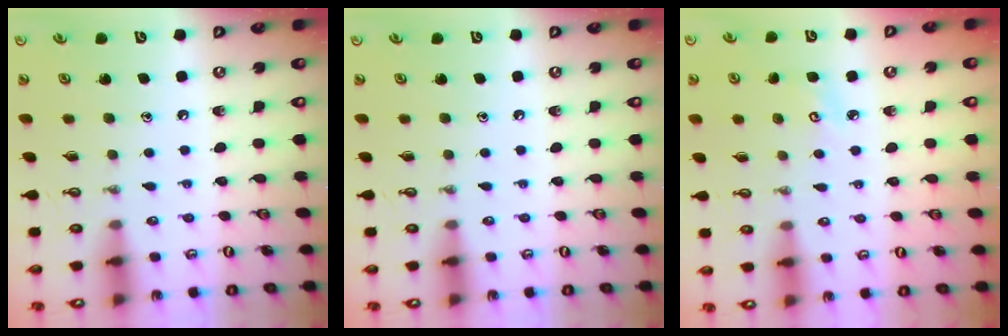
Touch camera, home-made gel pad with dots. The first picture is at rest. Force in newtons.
{"total": 0.0}
{"total": 3.9, "press": 3.9, "slide": 0.4}